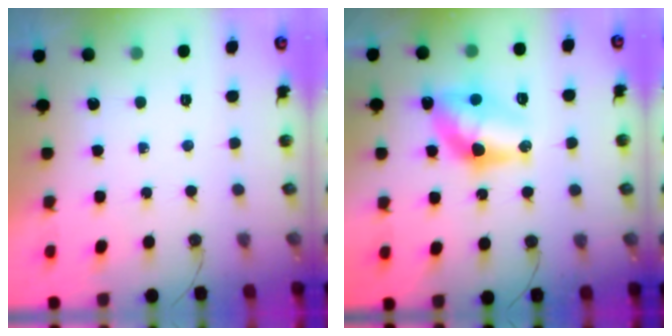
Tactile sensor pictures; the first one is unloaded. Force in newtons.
{"total": 11.4, "press": 11.3, "slide": 1.0}